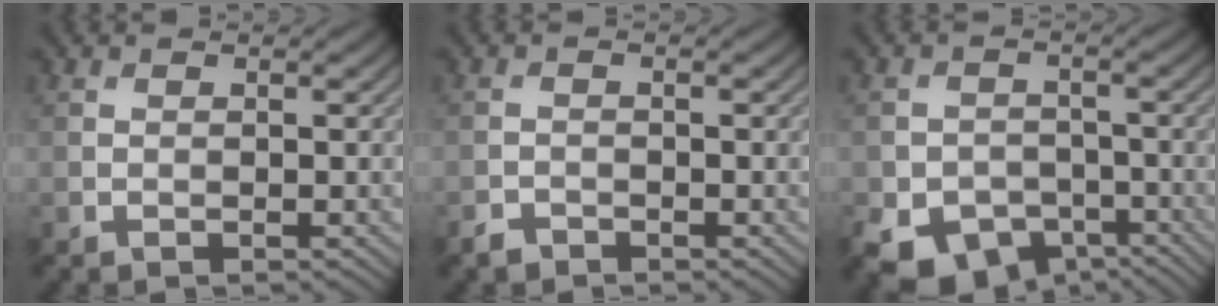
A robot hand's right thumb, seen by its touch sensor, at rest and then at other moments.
{"total": 1.4, "force": [-1.3, 0.6, 0.2], "torque": [-0.004, -0.001, -0.027]}
{"total": 9.0, "force": [-5.3, 6.0, 4.1], "torque": [-0.076, -0.028, -0.089]}